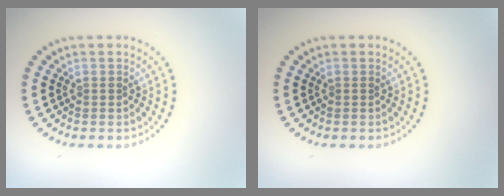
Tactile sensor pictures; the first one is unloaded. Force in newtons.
{"total": 0.0}